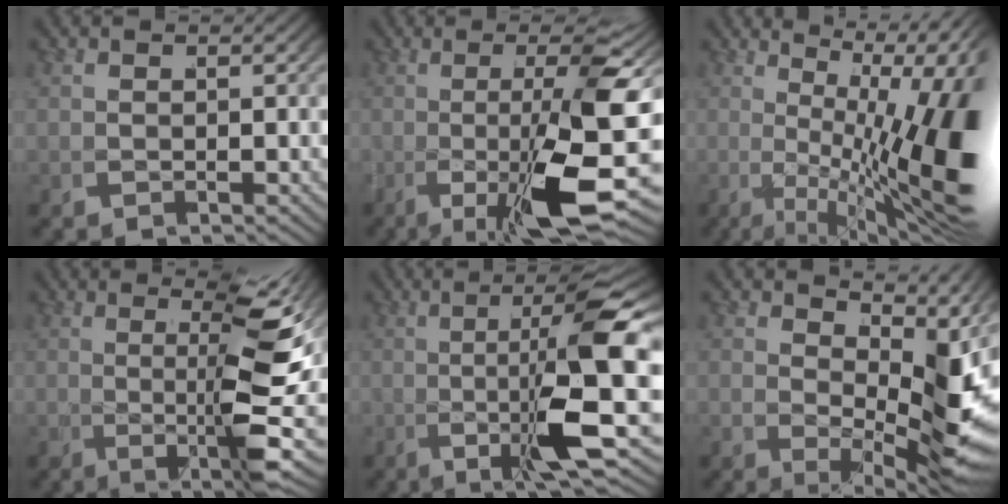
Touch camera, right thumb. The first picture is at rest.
{"total": 13.0, "force": [-1.7, 3.3, 12.4], "torque": [-0.195, -0.007, -0.021]}
{"total": 15.6, "force": [-1.2, 8.3, 13.2], "torque": [-0.181, -0.034, -0.013]}
{"total": 11.0, "force": [1.0, 1.6, 10.8], "torque": [-0.156, 0.007, 0.011]}
{"total": 11.3, "force": [0.5, 2.3, 11.1], "torque": [-0.185, 0.005, 0.000]}
{"total": 7.2, "force": [1.5, 2.6, 6.5], "torque": [-0.086, -0.014, 0.036]}